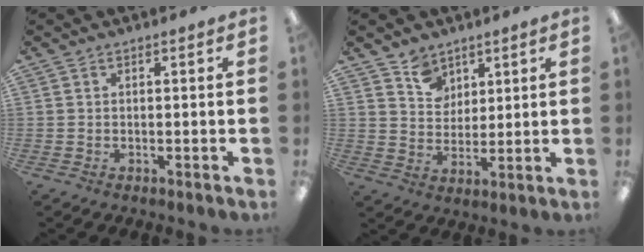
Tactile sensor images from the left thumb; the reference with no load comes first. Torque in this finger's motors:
{"motor_torque": [-0.02, 0.07, -0.36, 0.07, -0.01]}